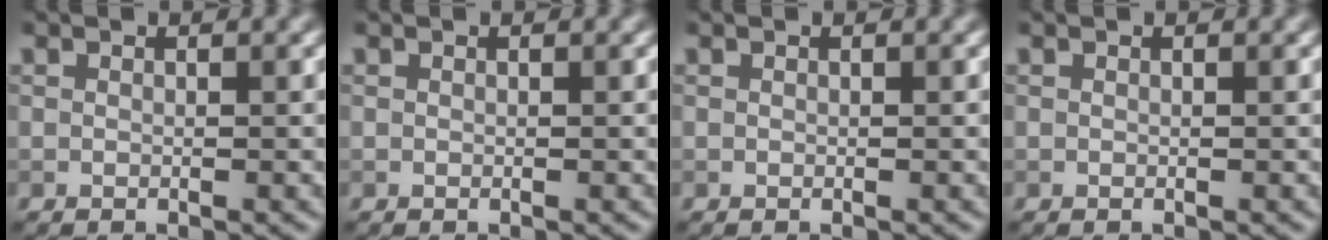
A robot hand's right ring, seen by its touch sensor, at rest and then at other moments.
{"total": 0.0}
{"total": 0.0}
{"total": 0.0}